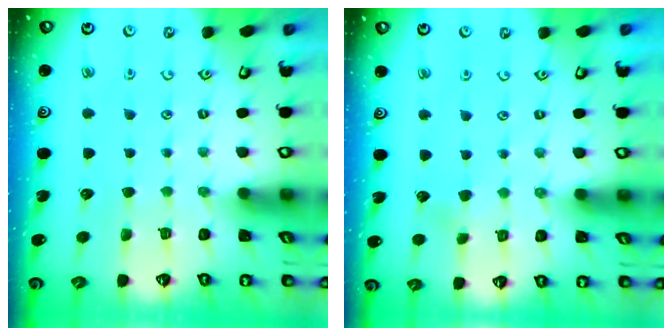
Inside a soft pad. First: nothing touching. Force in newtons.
{"total": 2.4, "press": 2.4, "slide": 0.3}